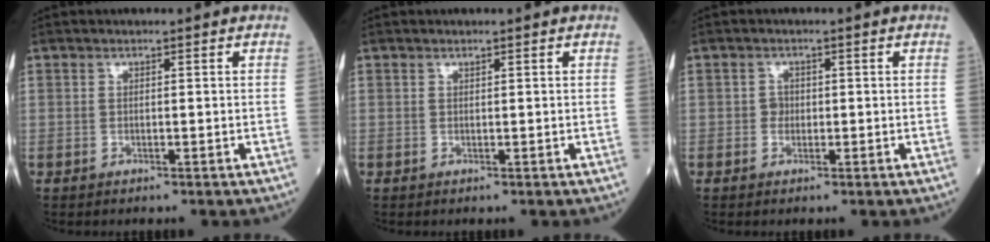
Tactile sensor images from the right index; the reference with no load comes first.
{"total": 0.0}
{"total": 1.0, "force": [-0.1, 1.0, 0.4], "torque": [-0.003, 0.003, -0.002]}